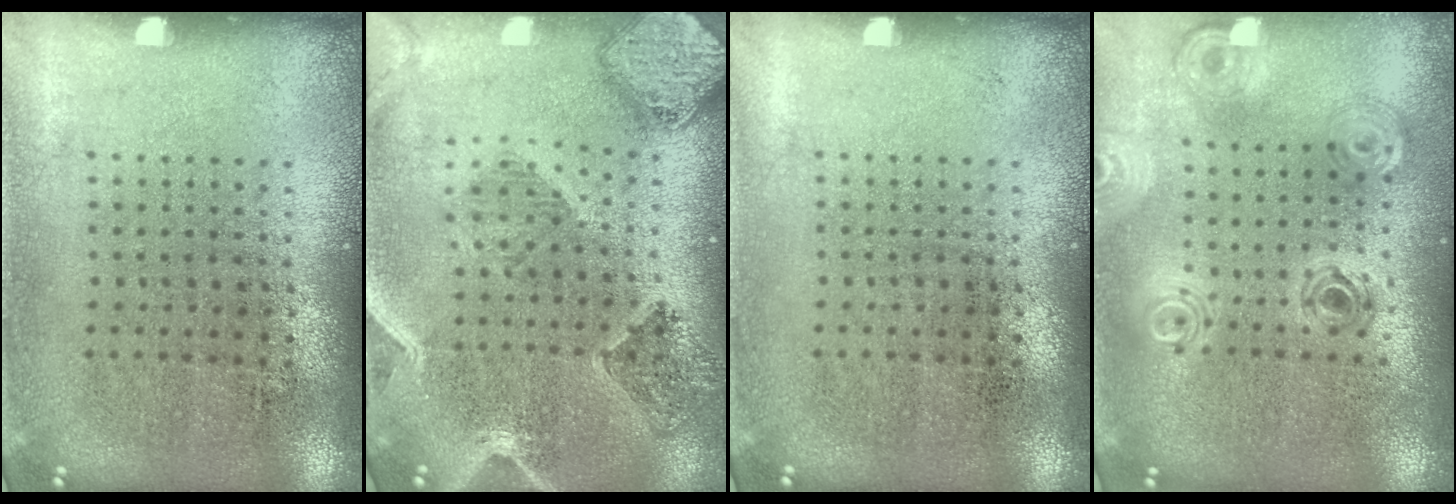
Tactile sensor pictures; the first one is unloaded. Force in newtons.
{"total": 1.5, "press": 1.4, "slide": 0.4}
{"total": 0.0}
{"total": 1.0, "press": 1.0, "slide": 0.2}